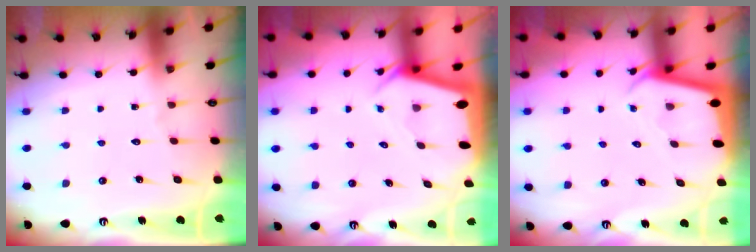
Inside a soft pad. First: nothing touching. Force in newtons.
{"total": 3.0, "press": 3.0, "slide": 0.1}
{"total": 2.2, "press": 2.2, "slide": 0.1}